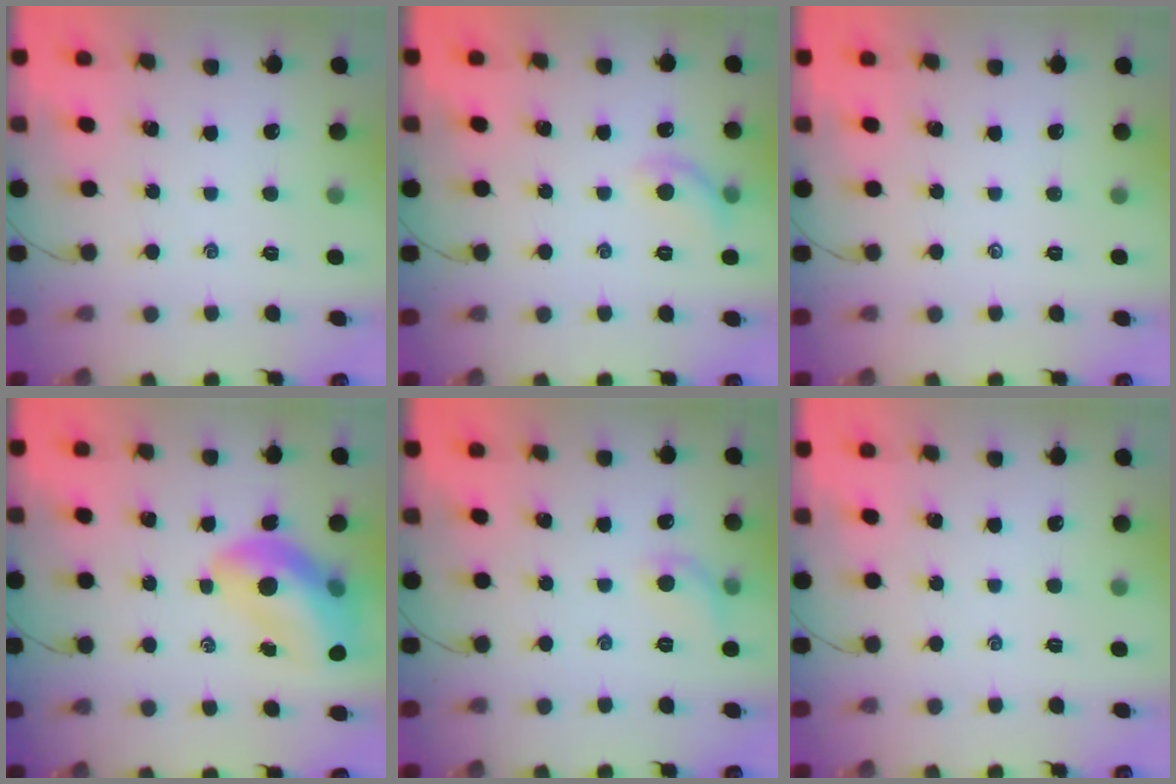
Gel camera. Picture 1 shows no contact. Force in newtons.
{"total": 6.9, "press": 6.8, "slide": 0.9}
{"total": 0.0}
{"total": 13.6, "press": 13.1, "slide": 3.7}
{"total": 5.9, "press": 5.7, "slide": 1.5}
{"total": 0.0}